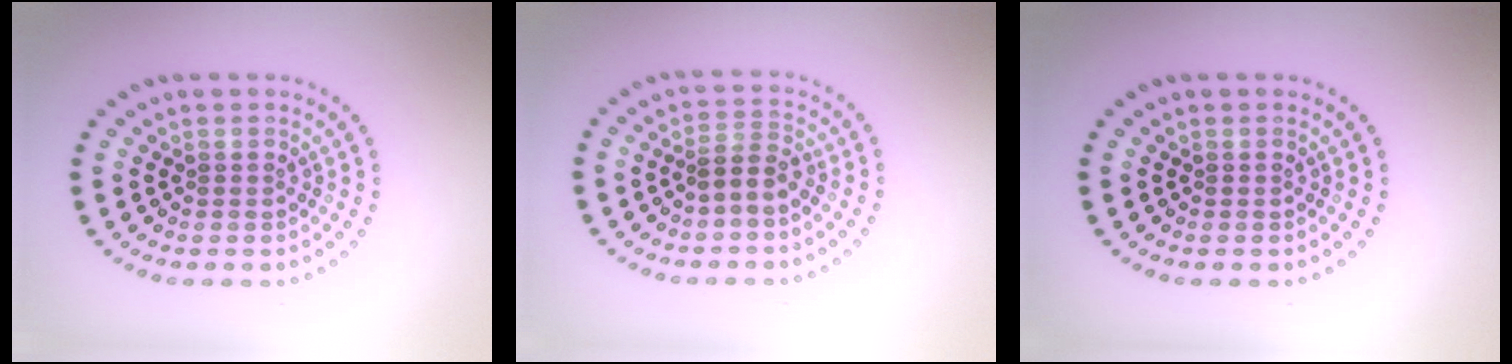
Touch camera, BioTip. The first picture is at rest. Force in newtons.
{"total": 2.0, "press": 1.8, "slide": 1.0}
{"total": 0.0}